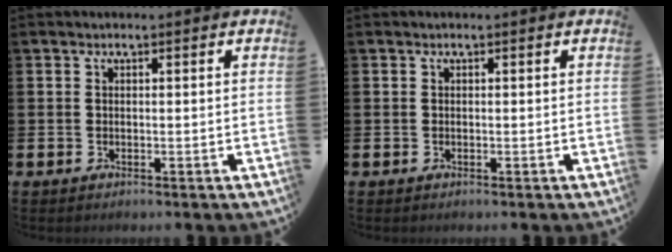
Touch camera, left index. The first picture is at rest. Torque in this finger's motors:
{"motor_torque": [-0.15, -0.18, 0.04, 0.01]}